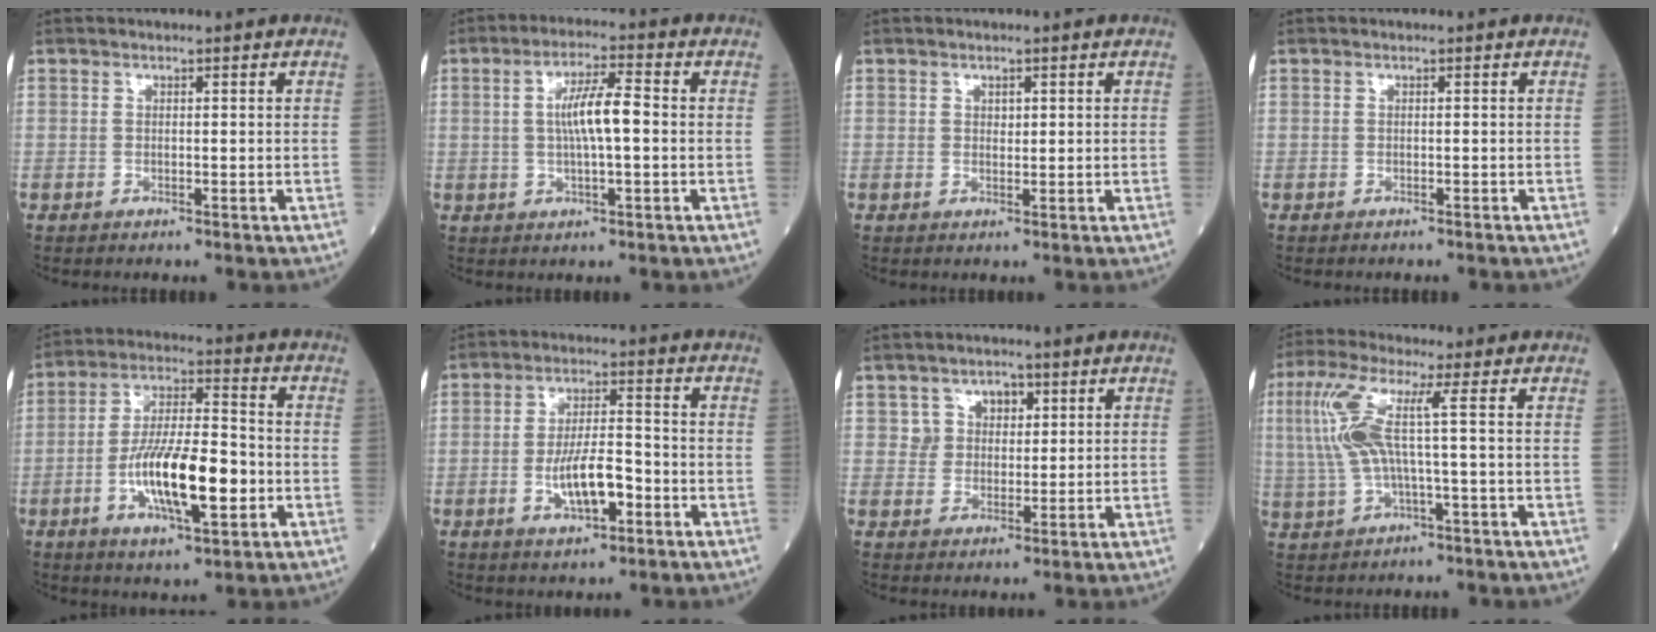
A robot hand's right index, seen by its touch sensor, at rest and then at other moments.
{"total": 6.5, "force": [0.2, 0.9, 6.5], "torque": [-0.121, 0.010, 0.000]}
{"total": 1.0, "force": [0.4, 0.7, 0.7], "torque": [-0.008, -0.002, 0.006]}
{"total": 1.5, "force": [-1.3, 0.4, 0.4], "torque": [-0.013, -0.002, -0.018]}
{"total": 14.2, "force": [-3.8, 3.6, 13.3], "torque": [-0.243, 0.000, -0.066]}
{"total": 7.9, "force": [-2.6, 2.4, 7.1], "torque": [-0.134, 0.006, -0.045]}
{"total": 4.3, "force": [1.8, 3.7, 1.3], "torque": [-0.013, 0.007, 0.030]}
{"total": 8.8, "force": [1.1, 0.8, 8.8], "torque": [-0.209, 0.019, 0.022]}